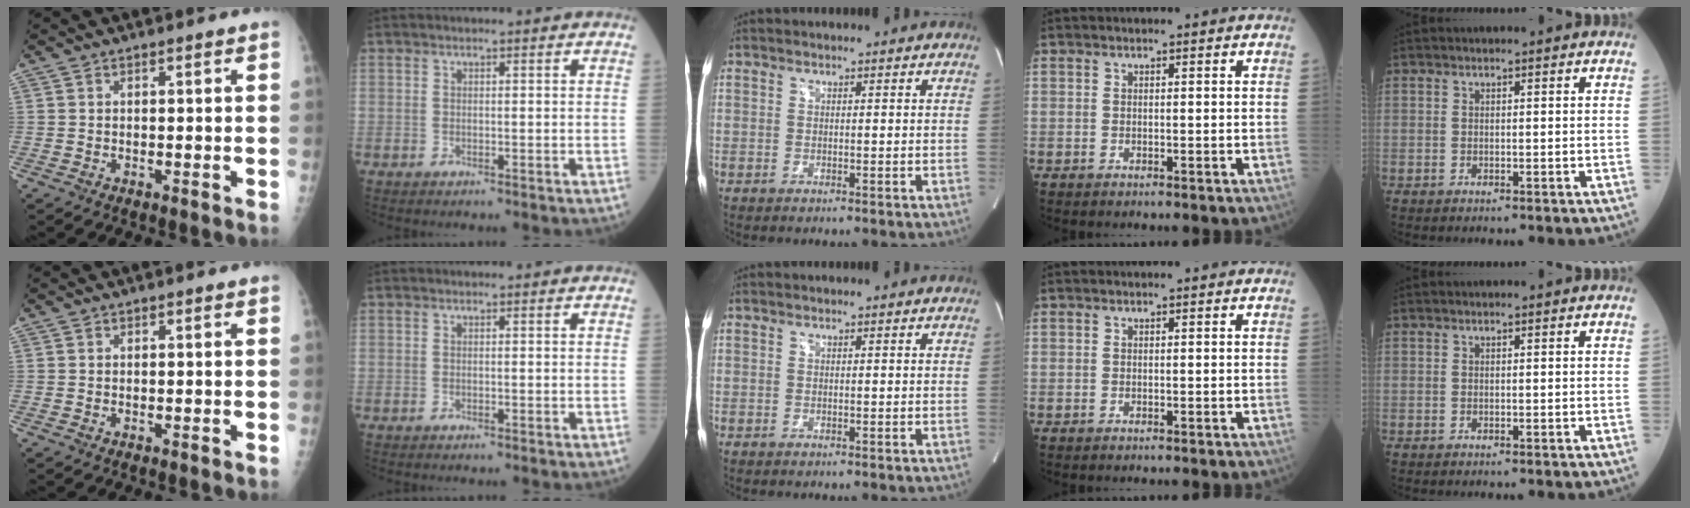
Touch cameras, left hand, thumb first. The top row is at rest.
{}